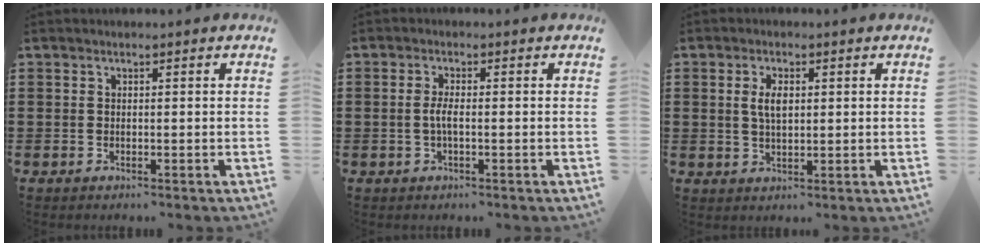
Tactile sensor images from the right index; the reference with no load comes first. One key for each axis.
{"total": 2.3, "fx": -0.4, "fy": 0.0, "fz": 2.2, "tx": -0.054, "ty": -0.006, "tz": -0.013}
{"total": 3.4, "fx": 0.7, "fy": 1.2, "fz": 3.1, "tx": -0.063, "ty": 0.007, "tz": 0.012}